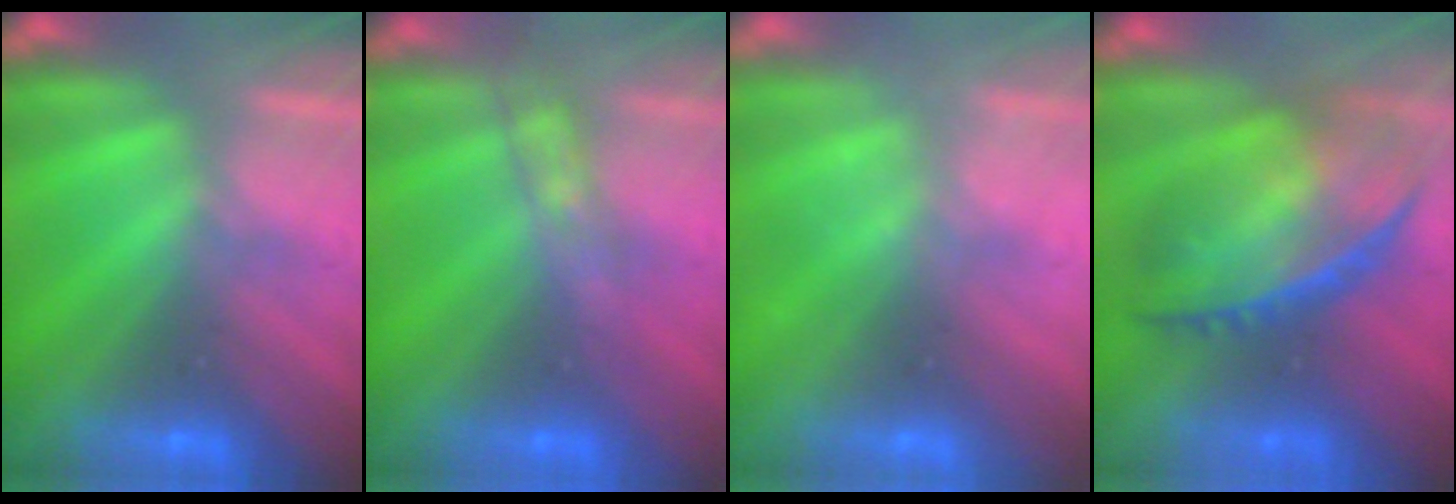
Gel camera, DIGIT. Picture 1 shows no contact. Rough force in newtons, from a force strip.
{"total": 2.8}
{"total": 2.2}
{"total": 8.1}